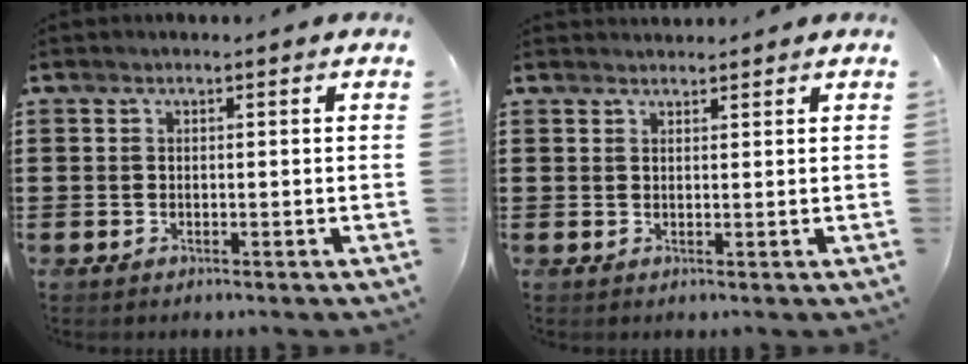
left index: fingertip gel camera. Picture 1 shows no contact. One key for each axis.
{"total": 1.3, "fx": 1.3, "fy": 0.2, "fz": 0.0, "tx": -0.002, "ty": 0.001, "tz": 0.025}